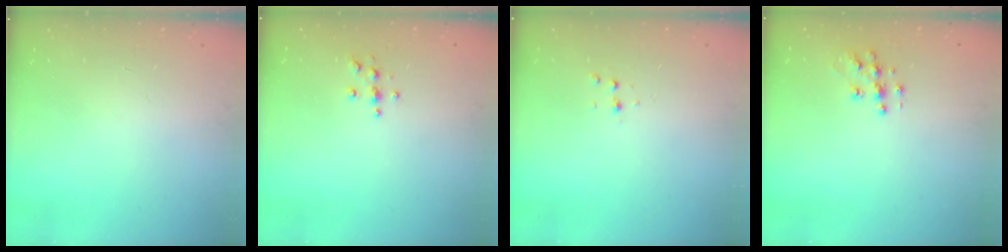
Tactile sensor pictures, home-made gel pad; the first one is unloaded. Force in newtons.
{"total": 4.7, "press": 4.7, "slide": 0.6}
{"total": 3.6, "press": 3.5, "slide": 0.9}
{"total": 8.9, "press": 8.9, "slide": 0.5}